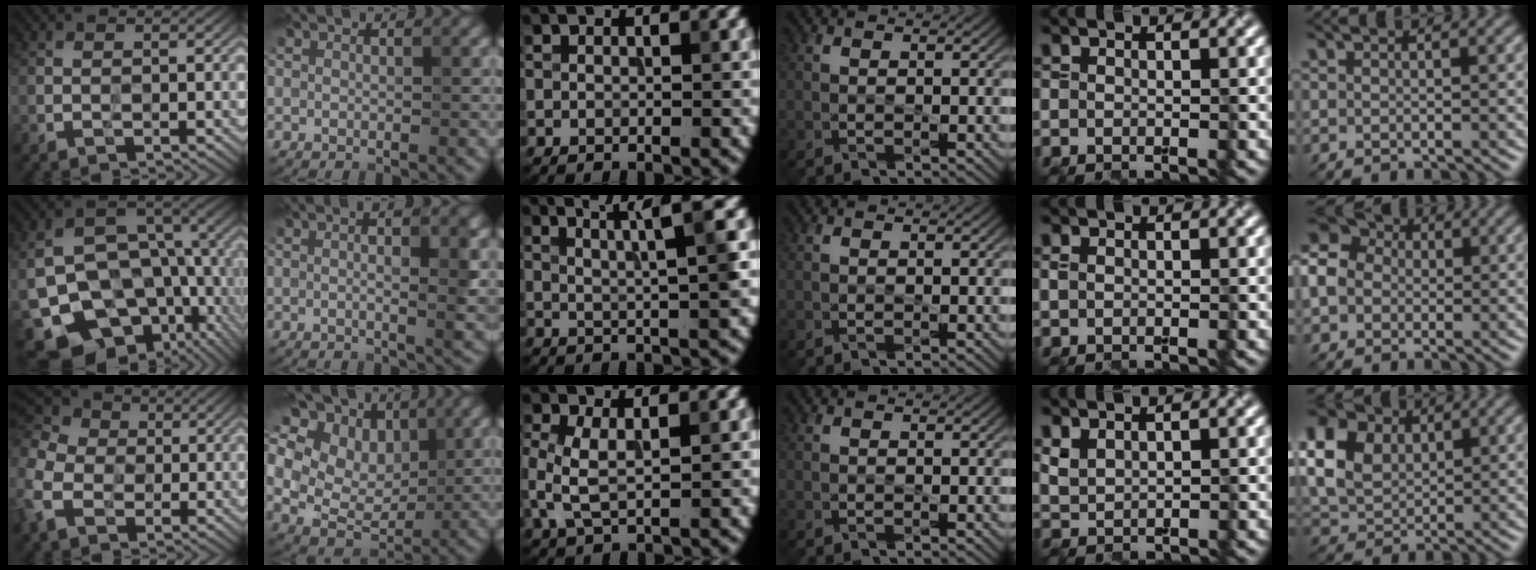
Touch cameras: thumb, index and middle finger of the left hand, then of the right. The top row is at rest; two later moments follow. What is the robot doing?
{"motion": "wipe", "object": "paper plate"}